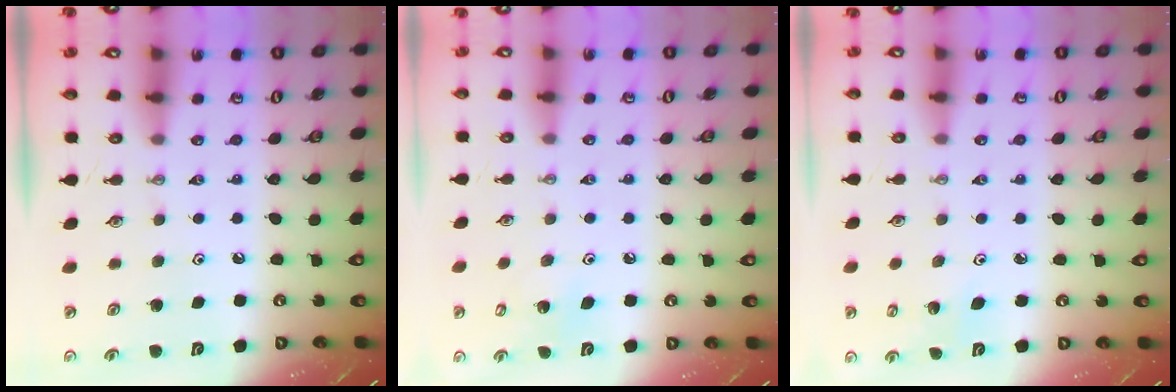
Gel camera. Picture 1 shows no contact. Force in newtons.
{"total": 6.0, "press": 6.0, "slide": 0.4}
{"total": 2.8, "press": 2.8, "slide": 0.2}